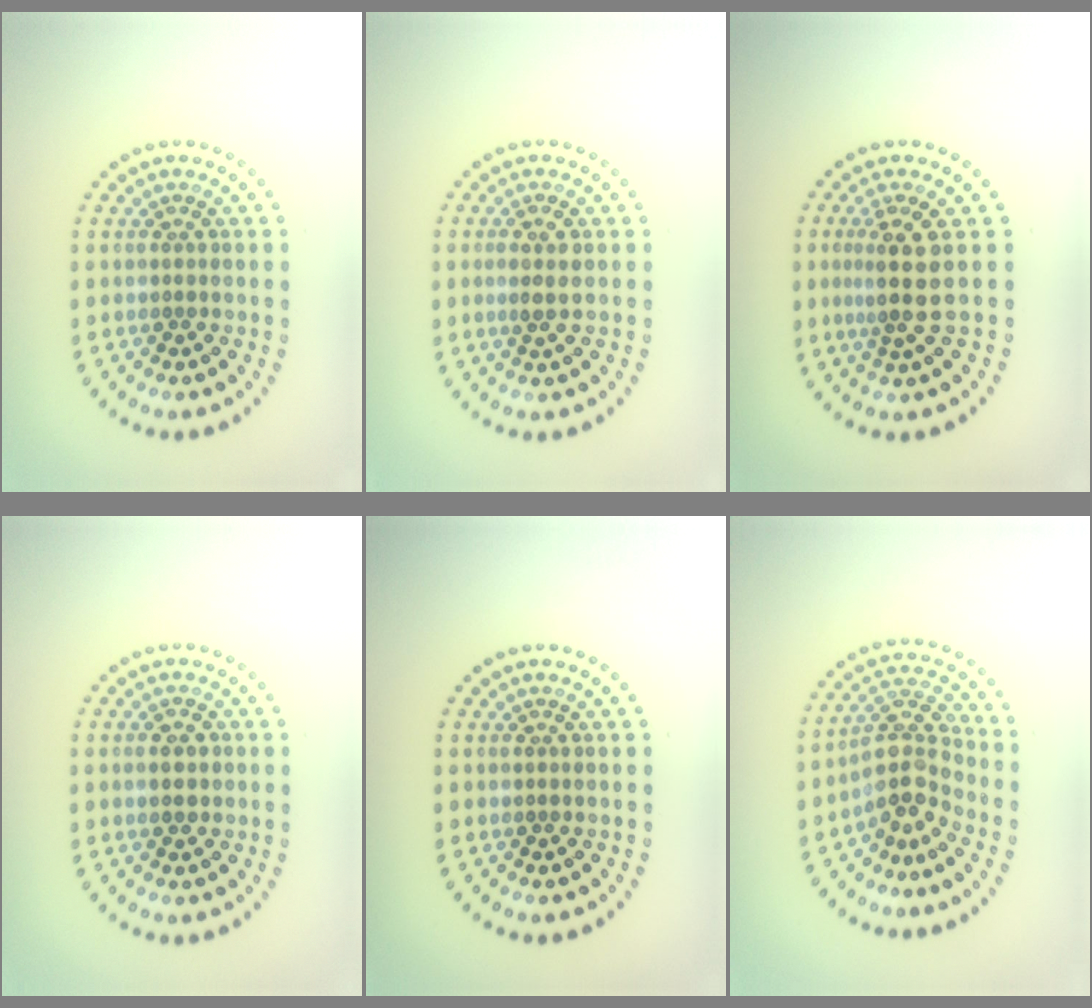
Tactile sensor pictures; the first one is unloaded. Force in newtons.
{"total": 1.7, "press": 1.5, "slide": 0.8}
{"total": 3.3, "press": 2.5, "slide": 2.1}
{"total": 2.2, "press": 2.2, "slide": 0.1}
{"total": 0.0}
{"total": 3.7, "press": 2.7, "slide": 2.6}